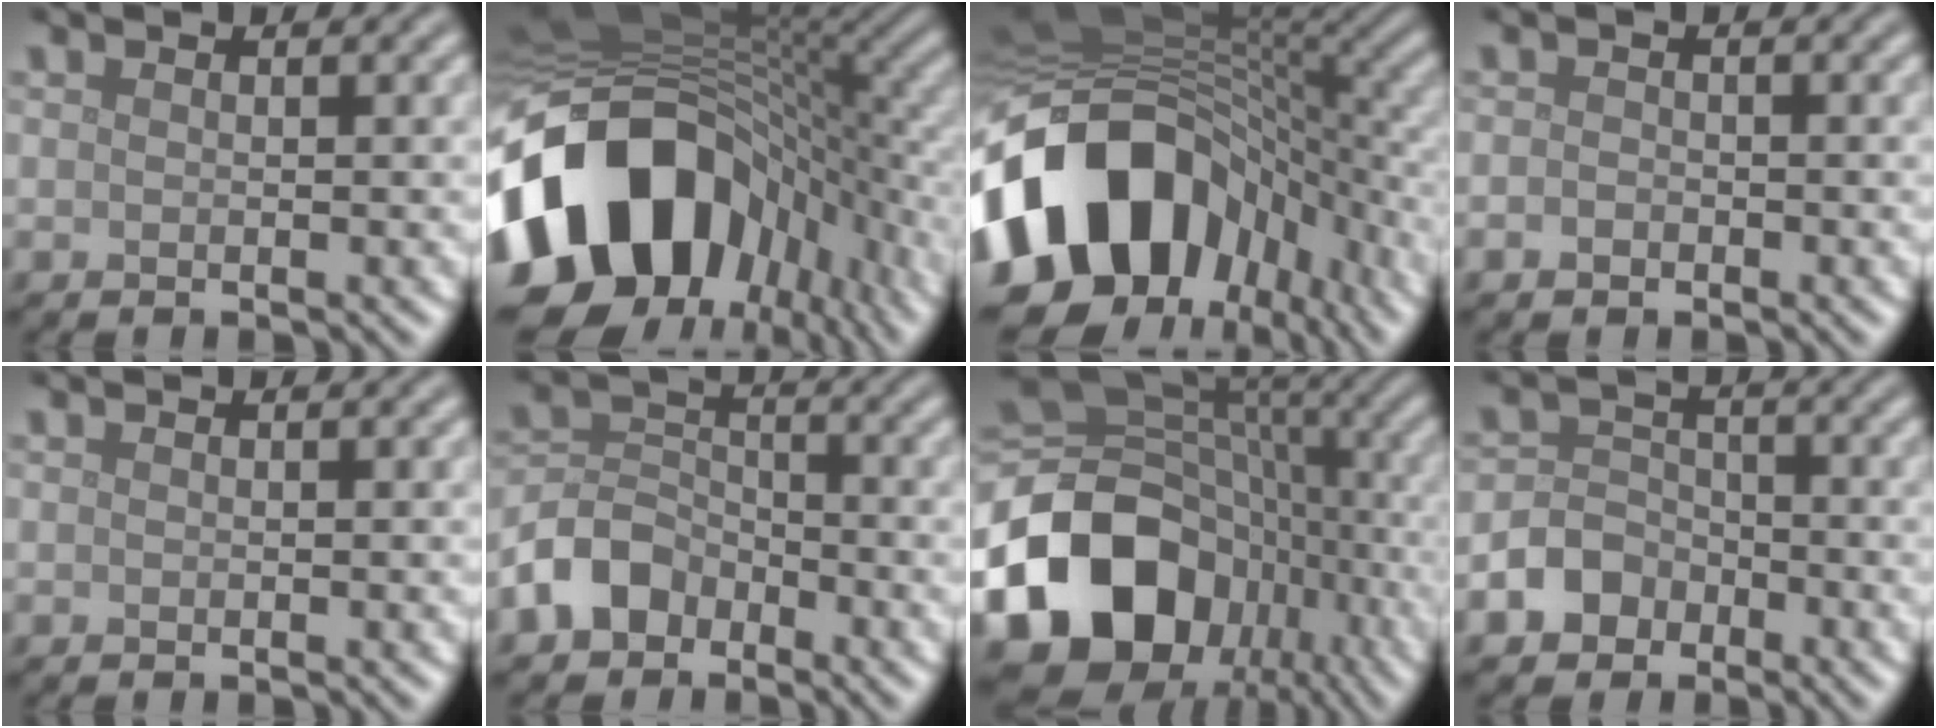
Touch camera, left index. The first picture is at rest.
{"total": 18.0, "force": [-6.2, 12.4, 11.5], "torque": [-0.222, -0.029, -0.101]}
{"total": 16.3, "force": [-5.8, 11.5, 10.1], "torque": [-0.194, -0.005, -0.098]}
{"total": 0.9, "force": [-0.5, 0.6, 0.3], "torque": [-0.006, -0.002, -0.011]}
{"total": 0.0}
{"total": 4.4, "force": [-2.8, 3.0, 1.6], "torque": [-0.033, 0.004, -0.066]}
{"total": 16.1, "force": [-6.3, 12.5, 8.0], "torque": [-0.161, -0.010, -0.117]}
{"total": 4.0, "force": [-2.3, 3.1, 1.1], "torque": [0.000, 0.000, -0.053]}